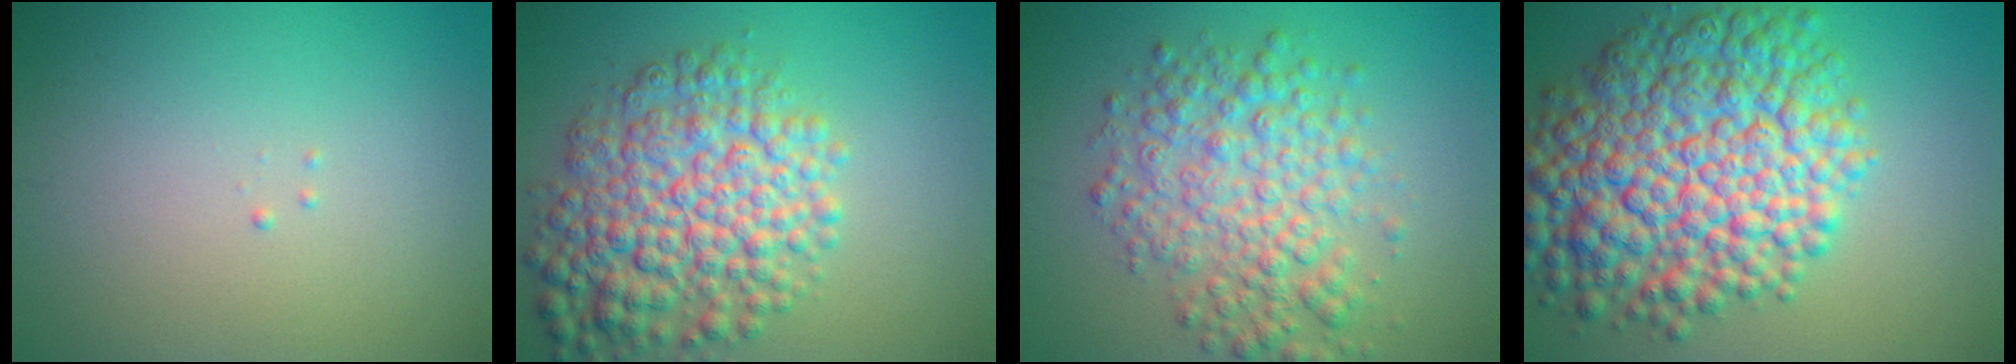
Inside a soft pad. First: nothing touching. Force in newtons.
{"total": 8.1, "press": 8.1, "slide": 0.2}
{"total": 5.8, "press": 5.8, "slide": 0.1}
{"total": 12.3, "press": 12.3, "slide": 0.3}